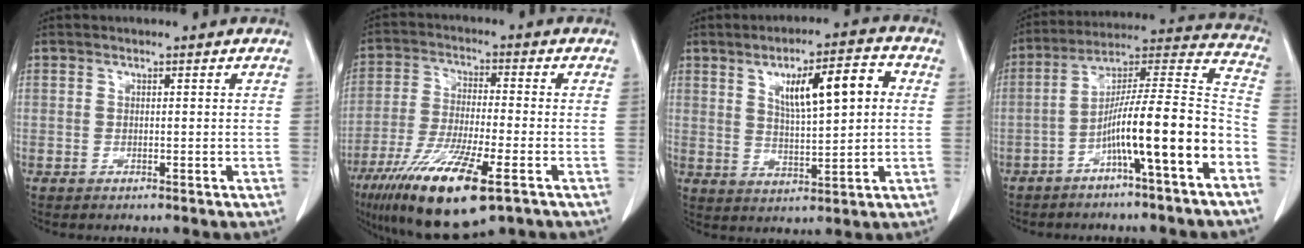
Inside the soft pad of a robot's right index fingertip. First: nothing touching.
{"total": 15.5, "force": [-8.6, 2.4, 12.8], "torque": [-0.253, -0.038, -0.149]}
{"total": 10.4, "force": [2.9, 2.3, 9.7], "torque": [-0.154, 0.014, 0.050]}
{"total": 15.7, "force": [-6.8, 0.5, 14.1], "torque": [-0.219, 0.025, -0.112]}